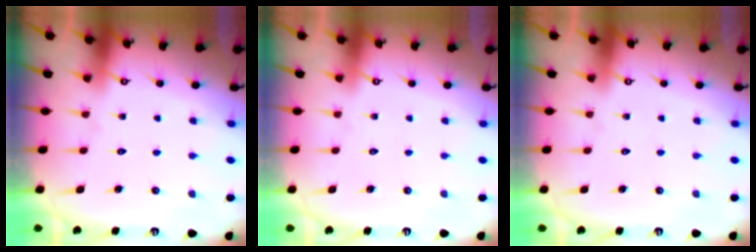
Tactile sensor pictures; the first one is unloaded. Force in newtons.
{"total": 0.0}
{"total": 0.0}